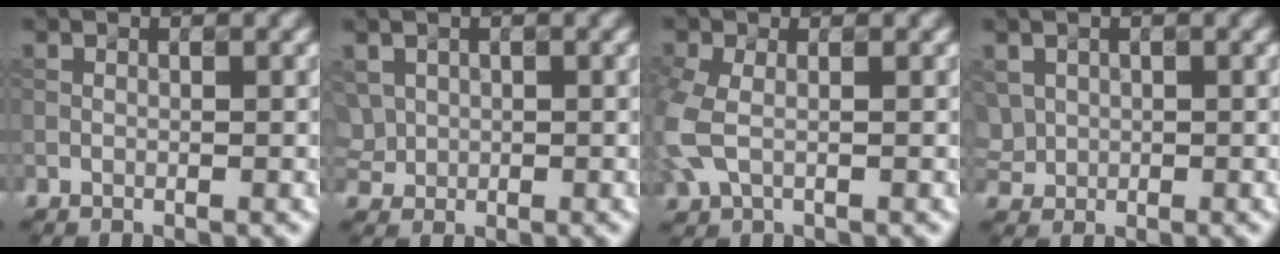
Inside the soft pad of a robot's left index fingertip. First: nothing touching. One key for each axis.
{"total": 1.8, "fx": 0.6, "fy": 1.6, "fz": 0.4, "tx": -0.013, "ty": 0.003, "tz": 0.015}
{"total": 3.9, "fx": -0.2, "fy": 2.6, "fz": 3.0, "tx": -0.093, "ty": 0.000, "tz": -0.009}
{"total": 1.9, "fx": 0.6, "fy": 1.7, "fz": 0.4, "tx": -0.013, "ty": 0.001, "tz": 0.015}